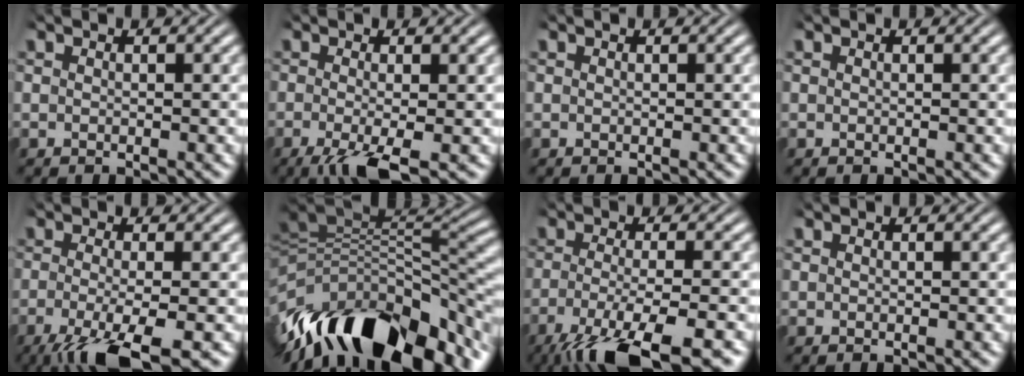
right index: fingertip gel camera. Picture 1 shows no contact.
{"total": 4.4, "force": [-2.6, 1.4, 3.3], "torque": [-0.074, -0.031, -0.027]}
{"total": 0.0}
{"total": 0.0}
{"total": 6.6, "force": [-3.7, 2.1, 5.1], "torque": [-0.102, -0.037, -0.041]}
{"total": 19.2, "force": [-4.7, 11.9, 14.3], "torque": [-0.247, -0.035, -0.061]}
{"total": 8.7, "force": [-5.4, 2.4, 6.4], "torque": [-0.120, -0.037, -0.062]}
{"total": 0.0}